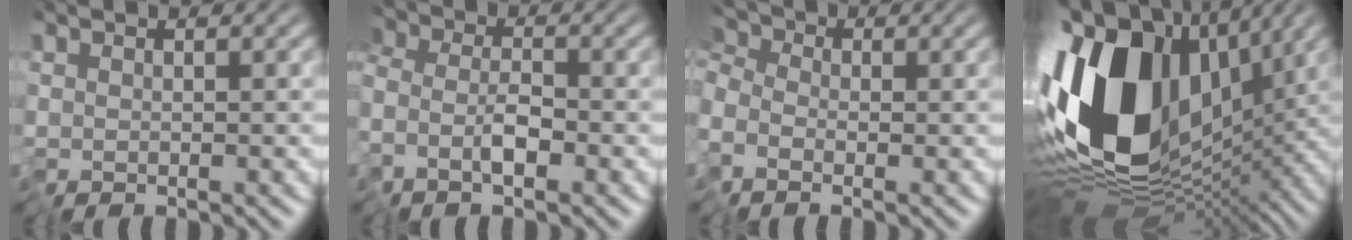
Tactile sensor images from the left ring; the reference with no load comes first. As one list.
[{"total": 2.6, "force": [-1.9, 1.0, 1.4], "torque": [-0.030, -0.009, -0.047]}, {"total": 4.6, "force": [-1.9, 3.4, 2.3], "torque": [-0.053, 0.003, -0.051]}, {"total": 18.0, "force": [0.8, 11.3, 14.0], "torque": [-0.288, -0.027, 0.027]}]